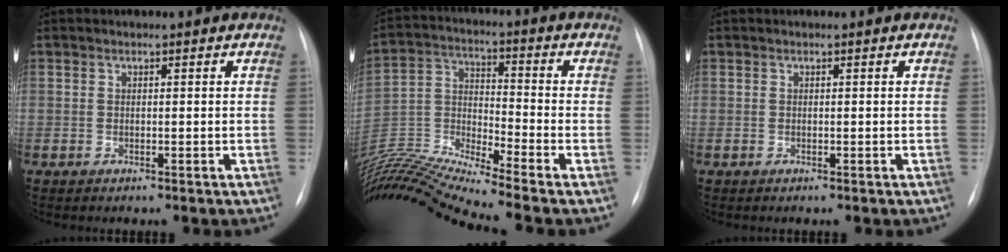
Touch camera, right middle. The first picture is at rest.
{"total": 20.3, "force": [-18.5, -2.0, 8.1], "torque": [-0.184, -0.004, -0.336]}
{"total": 0.0}